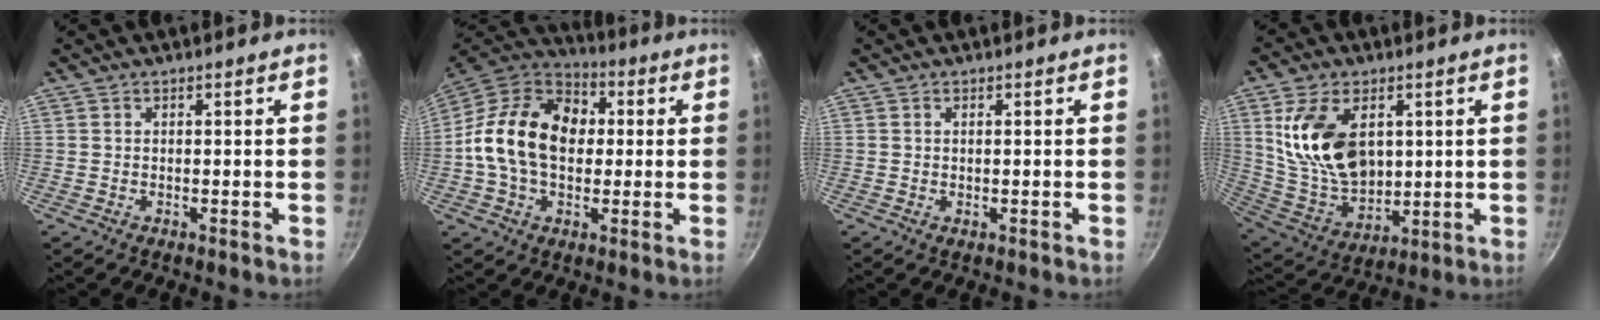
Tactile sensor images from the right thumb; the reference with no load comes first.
{"total": 19.3, "force": [1.1, 13.8, 13.4], "torque": [-0.202, 0.030, 0.002]}
{"total": 0.6, "force": [0.0, 0.1, 0.6], "torque": [-0.008, 0.000, -0.001]}
{"total": 17.8, "force": [4.5, 11.5, 12.9], "torque": [-0.214, -0.030, 0.101]}